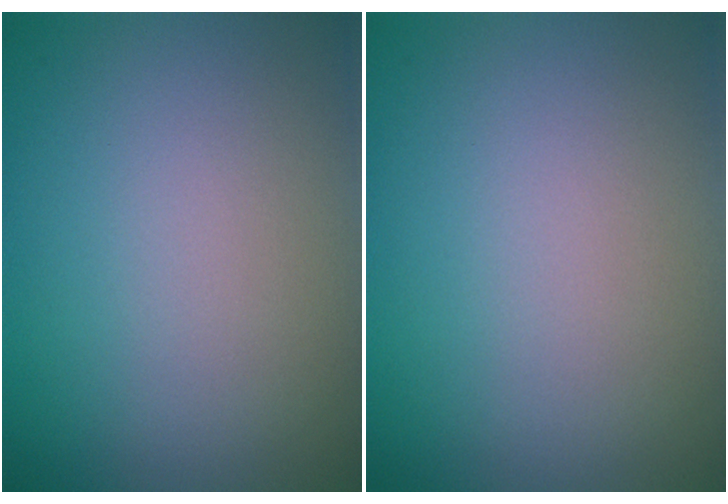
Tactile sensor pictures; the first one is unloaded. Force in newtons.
{"total": 0.0}